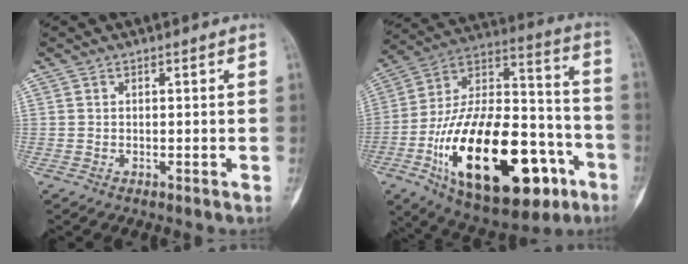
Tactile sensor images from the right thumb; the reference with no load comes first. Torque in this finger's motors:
{"motor_torque": [1.89, 3.12, 2.35, -0.42, 0.50]}